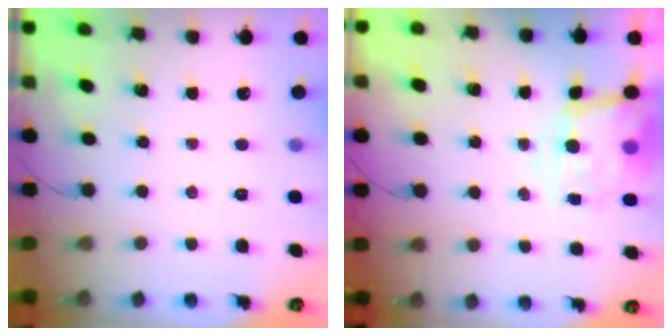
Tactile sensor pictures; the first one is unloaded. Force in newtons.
{"total": 7.5, "press": 7.3, "slide": 1.8}